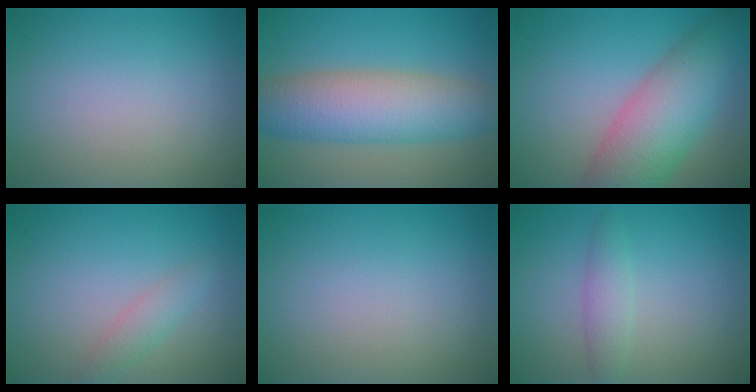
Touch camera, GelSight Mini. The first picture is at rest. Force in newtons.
{"total": 7.9, "press": 7.9, "slide": 0.1}
{"total": 8.1, "press": 8.1, "slide": 0.0}
{"total": 1.6, "press": 1.6, "slide": 0.1}
{"total": 0.0}
{"total": 1.9, "press": 1.9, "slide": 0.0}